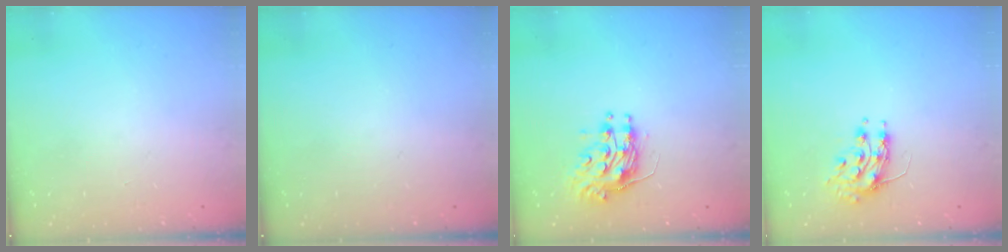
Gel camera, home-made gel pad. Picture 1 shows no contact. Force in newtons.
{"total": 0.0}
{"total": 9.8, "press": 9.8, "slide": 0.7}
{"total": 7.9, "press": 7.9, "slide": 0.1}